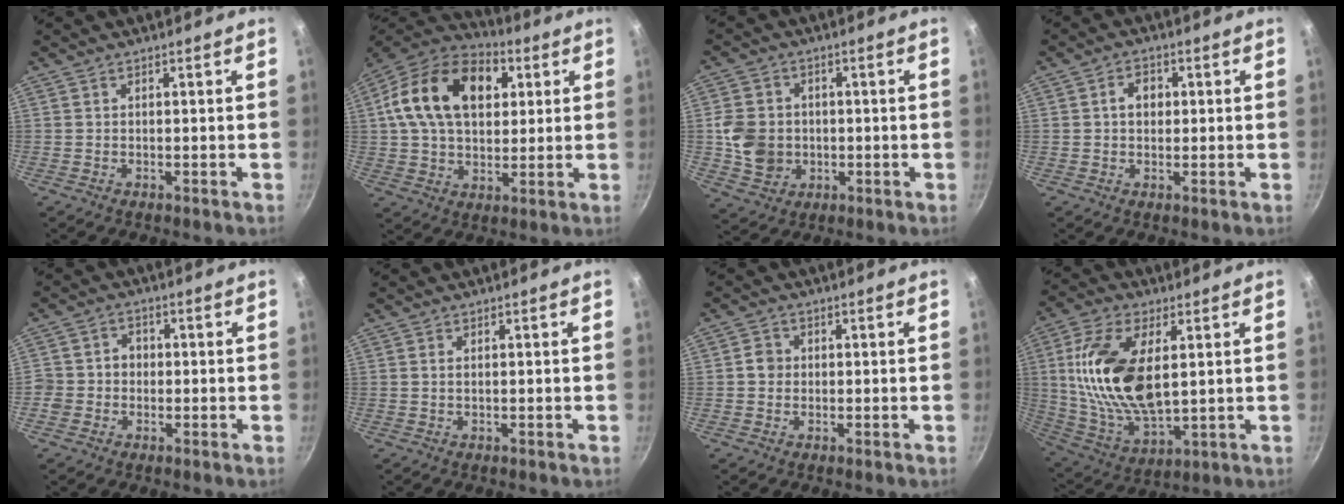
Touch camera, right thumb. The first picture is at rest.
{"total": 21.3, "force": [5.9, 14.0, 14.9], "torque": [-0.235, 0.011, 0.086]}
{"total": 9.3, "force": [-0.5, 8.1, 4.6], "torque": [-0.064, 0.005, -0.006]}
{"total": 4.2, "force": [0.6, 3.2, 2.6], "torque": [-0.021, 0.008, 0.006]}
{"total": 4.3, "force": [-0.9, 3.9, 1.5], "torque": [0.001, 0.010, -0.024]}
{"total": 0.7, "force": [0.2, 0.3, 0.6], "torque": [-0.012, 0.000, 0.003]}
{"total": 2.6, "force": [0.0, 2.4, 1.0], "torque": [-0.004, 0.008, -0.005]}
{"total": 19.6, "force": [3.6, 9.9, 16.5], "torque": [-0.317, -0.013, 0.076]}